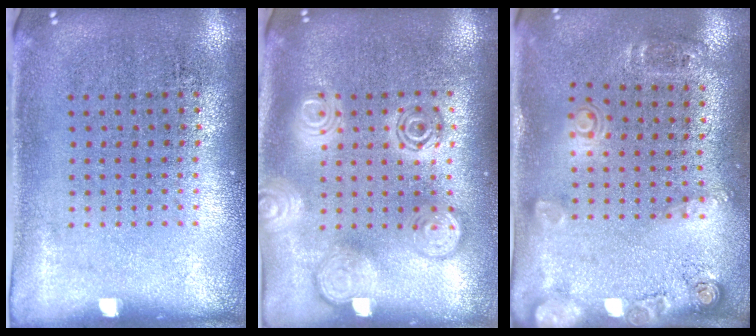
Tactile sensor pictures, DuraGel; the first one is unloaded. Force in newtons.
{"total": 3.0, "press": 3.0, "slide": 0.4}
{"total": 1.9, "press": 1.2, "slide": 1.4}